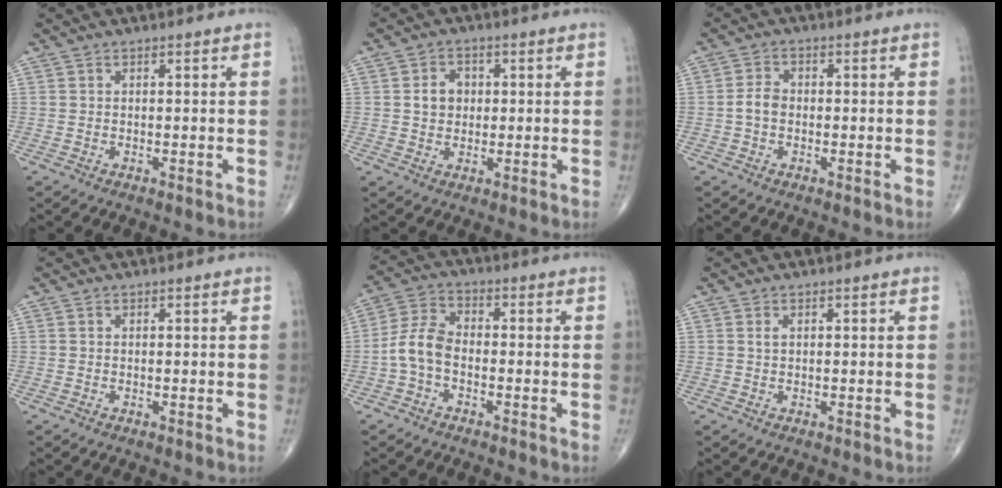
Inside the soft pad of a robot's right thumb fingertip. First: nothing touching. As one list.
[{"total": 4.4, "force": [0.5, 3.7, 2.4], "torque": [-0.026, 0.005, 0.006]}, {"total": 3.0, "force": [-0.6, 2.2, 2.0], "torque": [-0.036, 0.010, -0.016]}, {"total": 0.0}, {"total": 6.7, "force": [-1.9, 4.0, 5.0], "torque": [-0.103, 0.026, -0.048]}, {"total": 0.8, "force": [0.3, 0.4, 0.6], "torque": [-0.014, 0.004, 0.008]}]